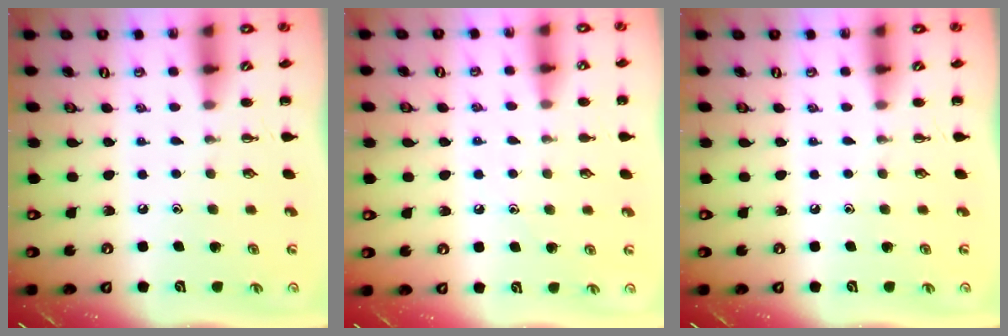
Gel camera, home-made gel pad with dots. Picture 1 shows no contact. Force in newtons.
{"total": 6.8, "press": 6.5, "slide": 2.0}
{"total": 0.0}